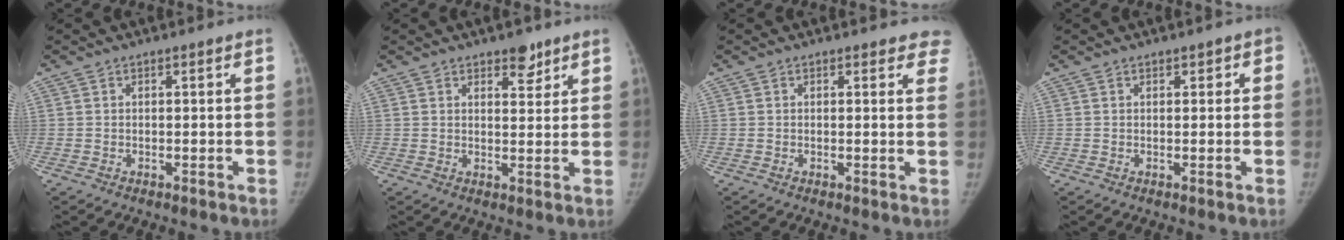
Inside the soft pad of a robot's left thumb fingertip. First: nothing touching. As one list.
[{"total": 4.0, "force": [2.7, 2.1, 2.1], "torque": [-0.003, -0.018, 0.041]}, {"total": 4.2, "force": [3.6, 1.8, 0.9], "torque": [0.027, -0.015, 0.018]}, {"total": 1.6, "force": [0.5, 1.2, 0.8], "torque": [0.012, 0.002, 0.002]}]